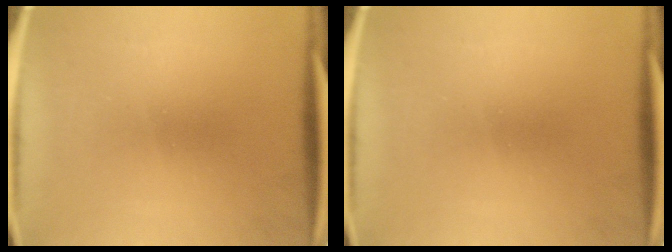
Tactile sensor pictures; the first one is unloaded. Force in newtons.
{"total": 0.0}